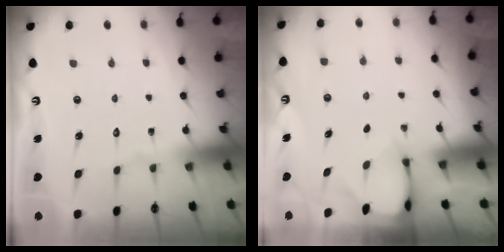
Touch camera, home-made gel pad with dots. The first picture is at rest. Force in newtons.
{"total": 2.7, "press": 2.7, "slide": 0.3}